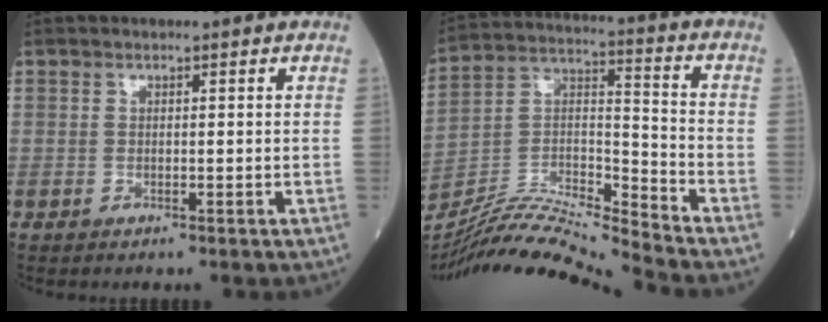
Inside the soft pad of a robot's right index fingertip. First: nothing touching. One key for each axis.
{"total": 17.1, "fx": -16.2, "fy": -1.9, "fz": 5.0, "tx": -0.089, "ty": 0.022, "tz": -0.297}